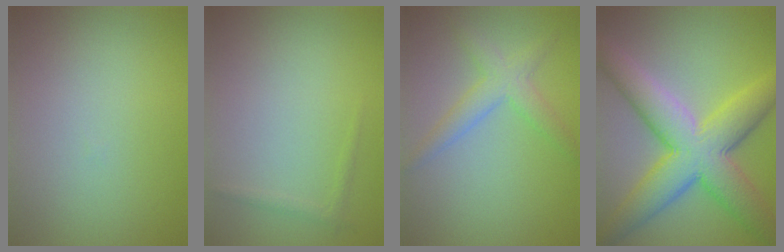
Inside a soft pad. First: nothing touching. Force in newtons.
{"total": 0.7, "press": 0.7, "slide": 0.0}
{"total": 2.9, "press": 2.9, "slide": 0.1}
{"total": 9.9, "press": 9.9, "slide": 0.1}